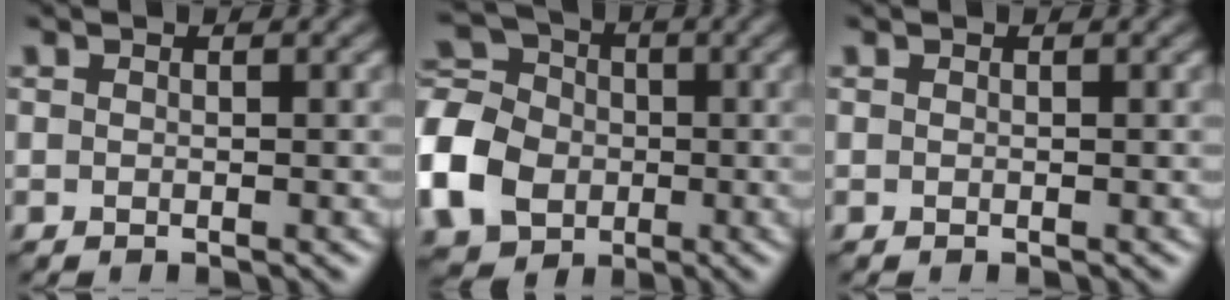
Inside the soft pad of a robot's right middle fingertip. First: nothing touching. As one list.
[{"total": 9.2, "force": [-2.5, 7.5, 4.7], "torque": [-0.124, 0.006, -0.072]}, {"total": 0.0}]